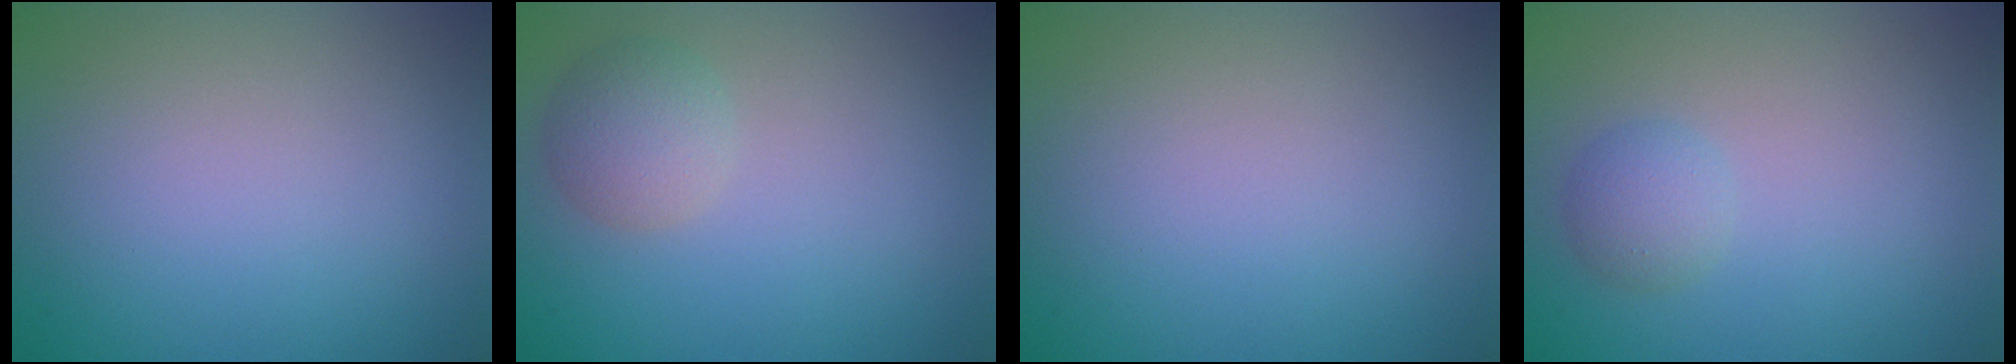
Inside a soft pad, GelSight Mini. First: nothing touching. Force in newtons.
{"total": 2.7, "press": 2.7, "slide": 0.1}
{"total": 0.0}
{"total": 1.7, "press": 1.7, "slide": 0.0}